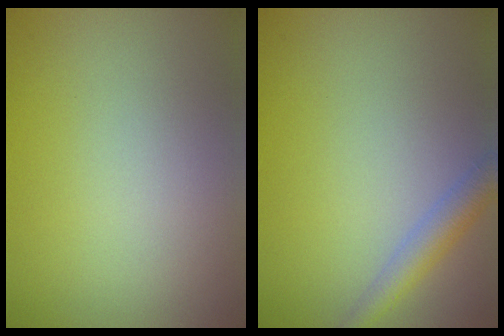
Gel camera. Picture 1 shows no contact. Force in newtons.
{"total": 2.8, "press": 2.8, "slide": 0.2}